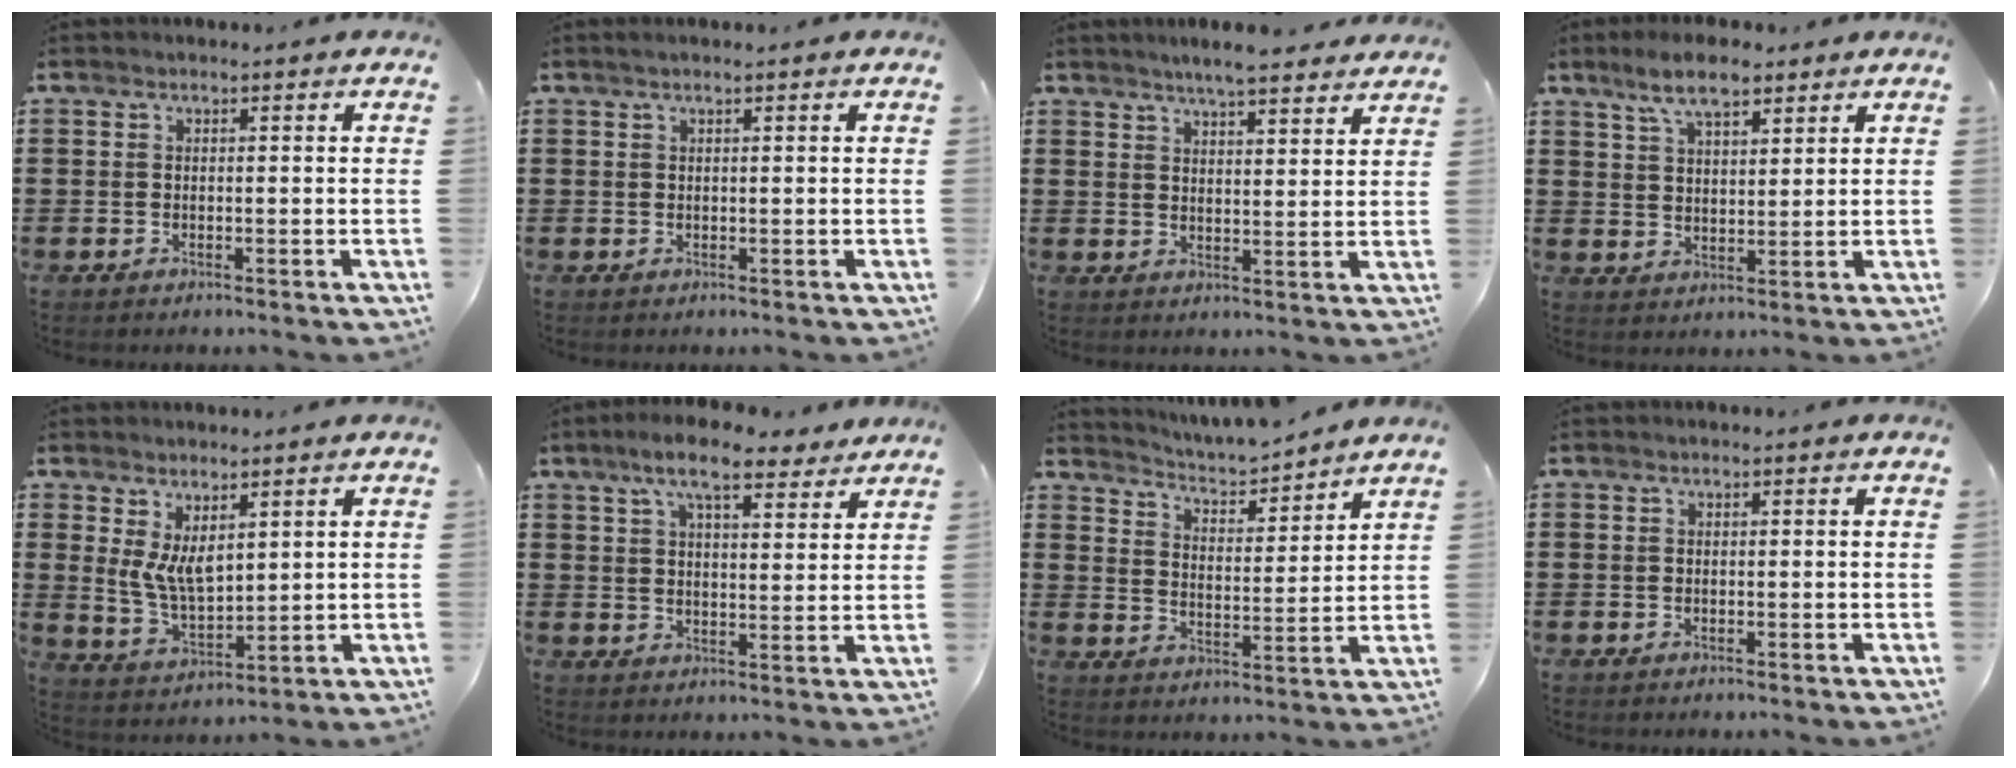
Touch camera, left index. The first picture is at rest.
{"total": 0.6, "force": [0.4, -0.1, 0.5], "torque": [-0.008, -0.001, 0.007]}
{"total": 4.6, "force": [4.3, 0.1, 1.4], "torque": [-0.040, -0.011, 0.078]}
{"total": 6.7, "force": [4.8, 2.3, 4.0], "torque": [-0.090, 0.004, 0.087]}
{"total": 6.2, "force": [2.9, 2.9, 4.6], "torque": [-0.094, -0.012, 0.051]}
{"total": 8.6, "force": [6.8, 1.9, 4.9], "torque": [-0.105, -0.007, 0.121]}
{"total": 4.0, "force": [3.9, -0.3, 0.3], "torque": [-0.029, -0.036, 0.061]}
{"total": 0.0}